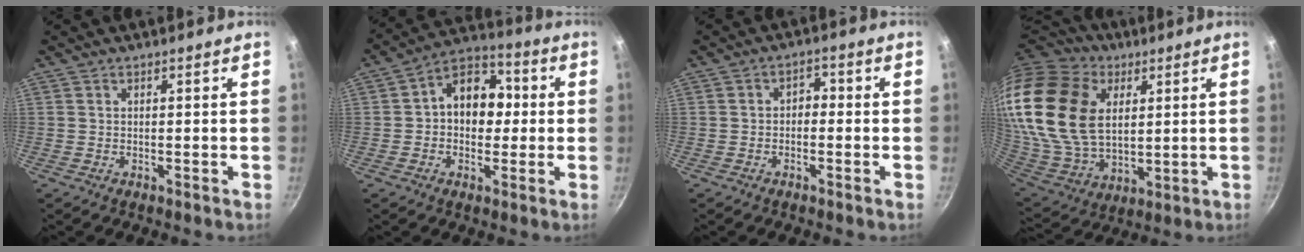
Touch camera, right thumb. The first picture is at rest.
{"total": 11.8, "force": [0.7, 8.9, 7.7], "torque": [-0.063, 0.031, -0.007]}
{"total": 2.5, "force": [-0.7, 1.9, 1.6], "torque": [-0.012, 0.014, -0.016]}
{"total": 32.1, "force": [11.2, 21.4, 21.2], "torque": [-0.444, -0.003, 0.219]}